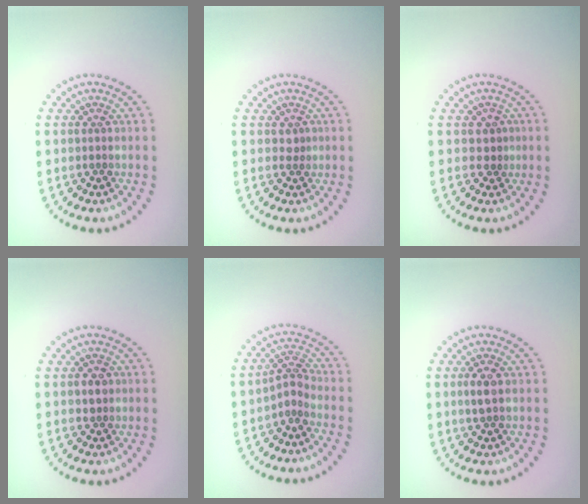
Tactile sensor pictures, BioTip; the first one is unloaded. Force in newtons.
{"total": 0.9, "press": 0.6, "slide": 0.7}
{"total": 1.3, "press": 1.0, "slide": 0.8}
{"total": 1.3, "press": 1.2, "slide": 0.5}
{"total": 2.0, "press": 1.3, "slide": 1.5}
{"total": 1.5, "press": 1.5, "slide": 0.3}